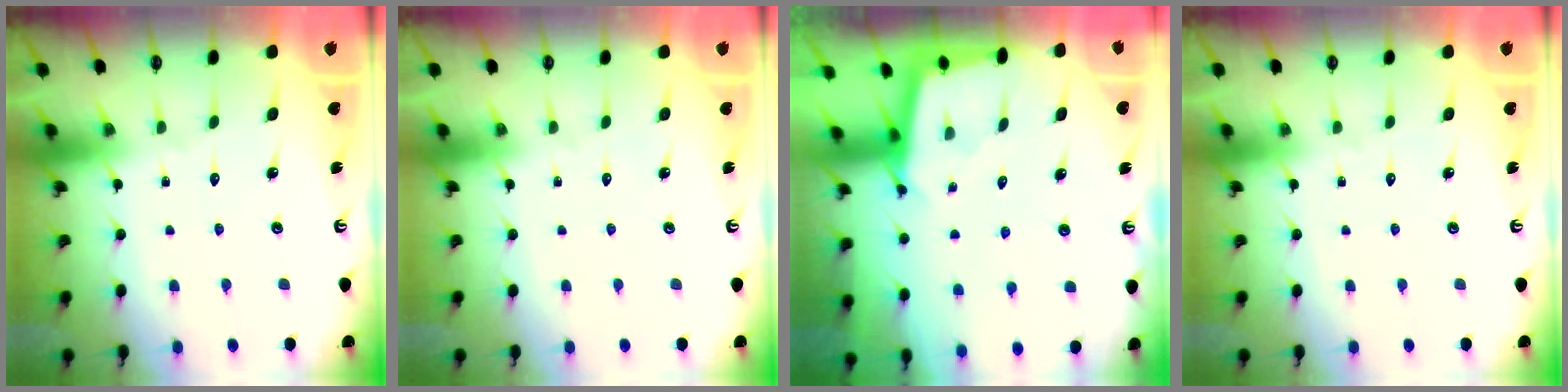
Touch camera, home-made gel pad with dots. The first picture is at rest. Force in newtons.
{"total": 0.0}
{"total": 2.2, "press": 2.2, "slide": 0.2}
{"total": 0.0}